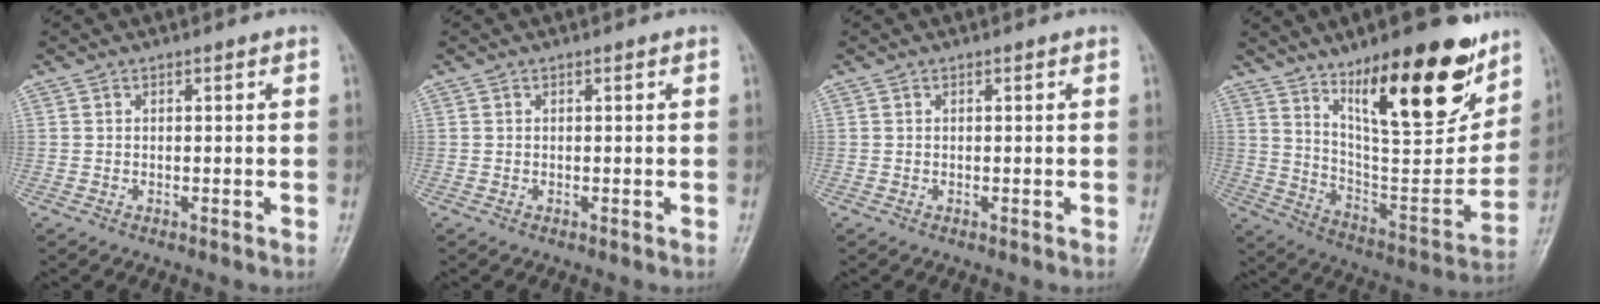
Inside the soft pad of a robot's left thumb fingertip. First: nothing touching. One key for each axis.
{"total": 0.0}
{"total": 0.0}
{"total": 24.8, "fx": 14.5, "fy": 7.8, "fz": 18.5, "tx": -0.238, "ty": -0.076, "tz": 0.240}